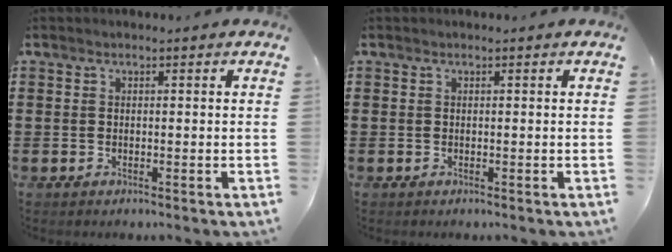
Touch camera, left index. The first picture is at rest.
{"total": 0.0}